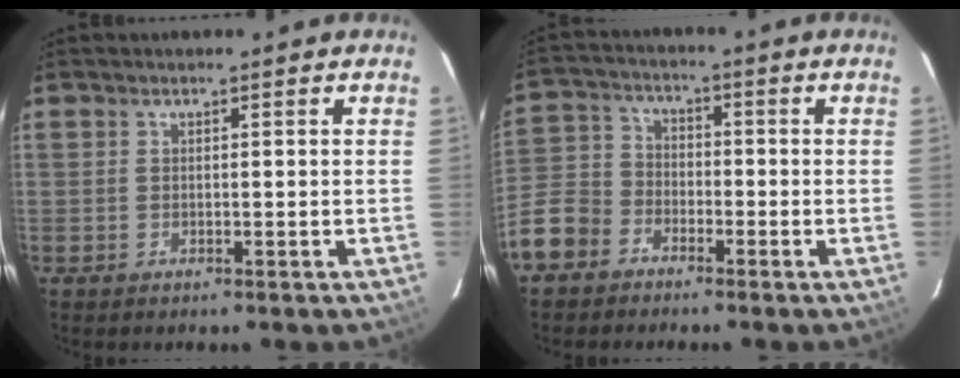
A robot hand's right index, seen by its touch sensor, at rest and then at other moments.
{"total": 11.2, "force": [-6.2, 8.5, 3.7], "torque": [-0.100, 0.030, -0.125]}